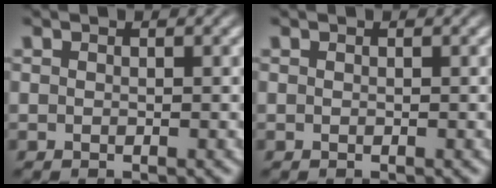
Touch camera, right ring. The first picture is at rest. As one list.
[{"total": 0.0}]